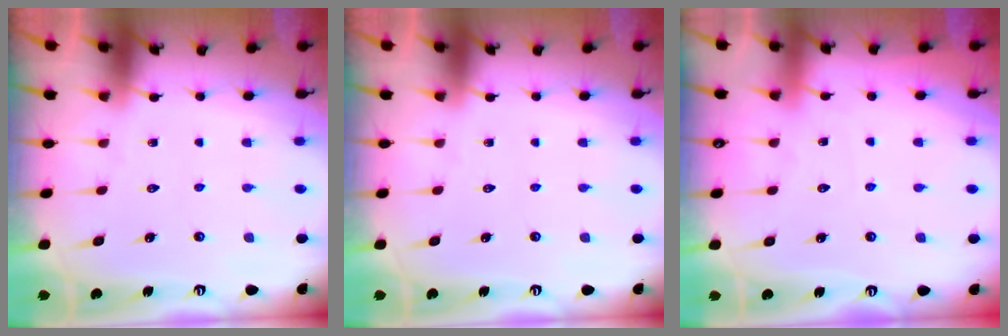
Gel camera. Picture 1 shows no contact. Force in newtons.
{"total": 0.0}
{"total": 2.1, "press": 2.1, "slide": 0.2}